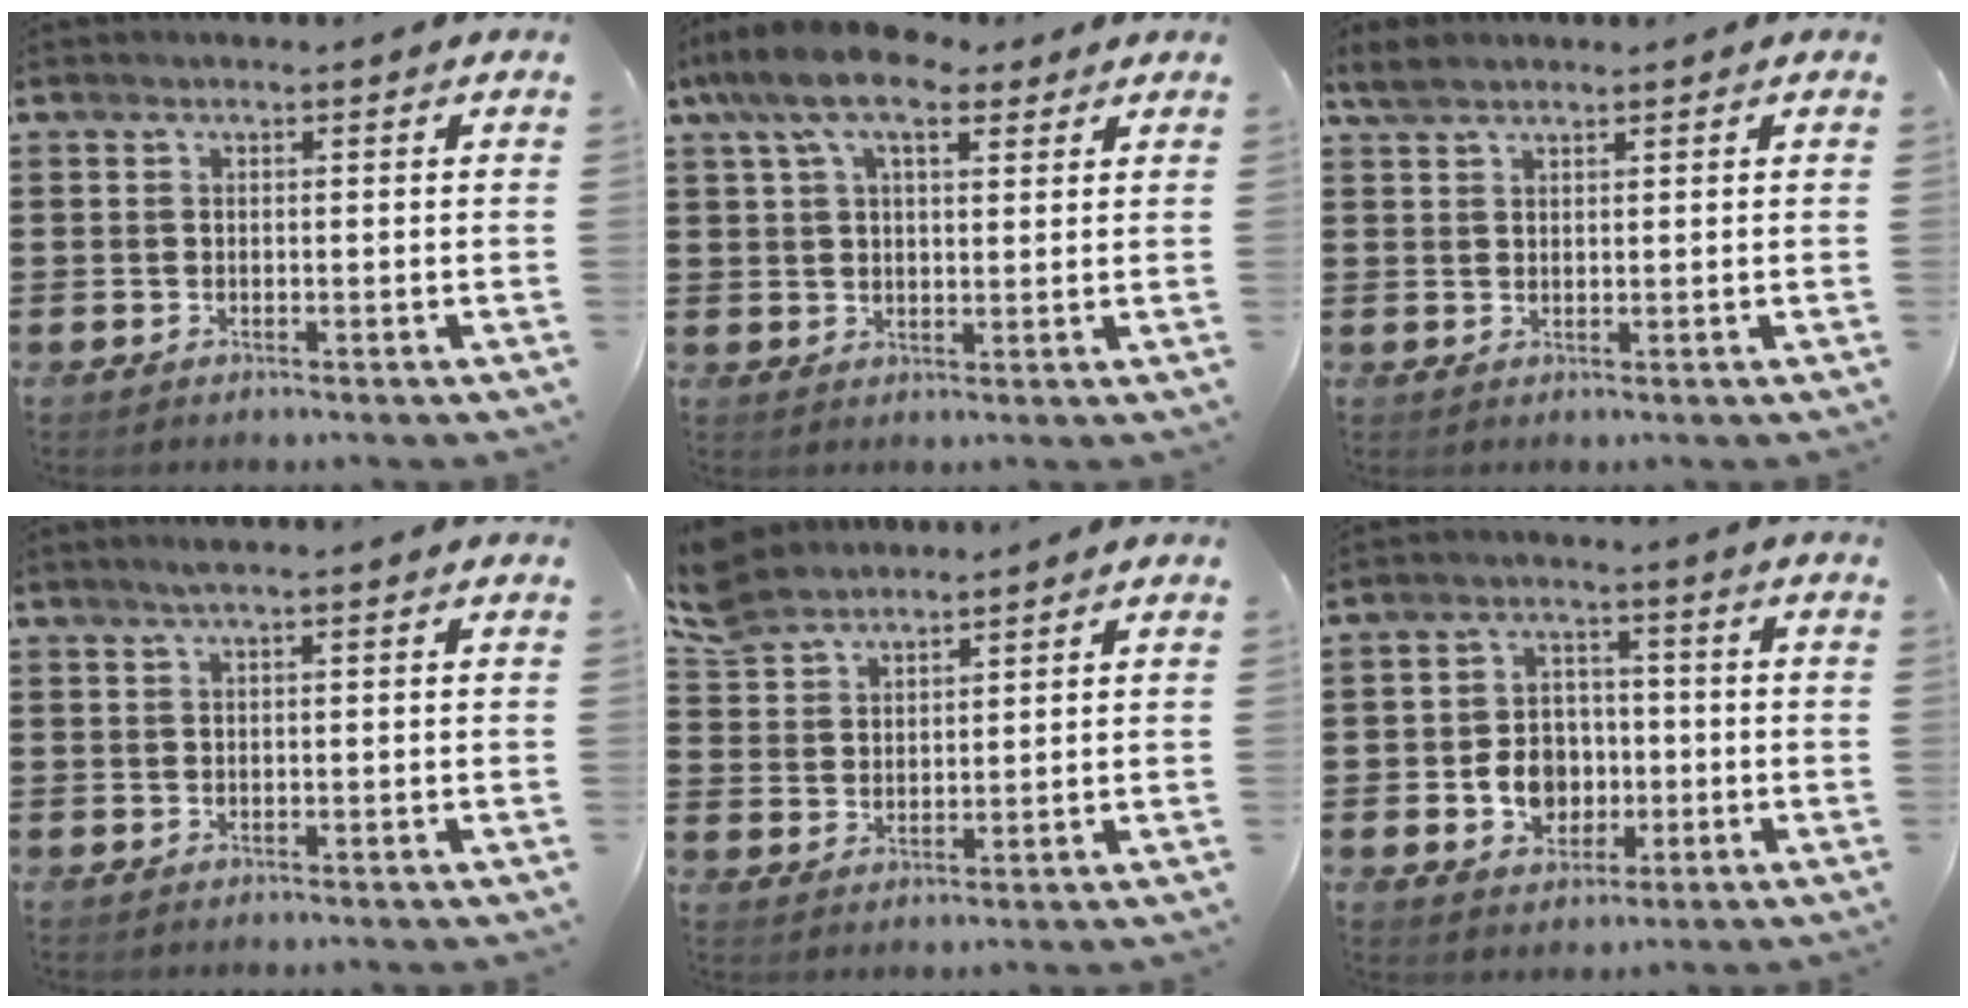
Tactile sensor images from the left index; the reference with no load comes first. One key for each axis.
{"total": 9.5, "fx": 6.1, "fy": 4.0, "fz": 6.1, "tx": -0.137, "ty": 0.004, "tz": 0.111}
{"total": 2.5, "fx": 2.0, "fy": 0.8, "fz": 1.4, "tx": -0.032, "ty": 0.004, "tz": 0.037}
{"total": 1.2, "fx": 0.5, "fy": -0.2, "fz": 1.0, "tx": -0.018, "ty": -0.001, "tz": 0.008}
{"total": 5.6, "fx": 5.1, "fy": 1.9, "fz": 1.2, "tx": -0.046, "ty": -0.010, "tz": 0.096}
{"total": 7.0, "fx": -1.3, "fy": 5.7, "fz": 3.8, "tx": -0.079, "ty": 0.012, "tz": -0.024}